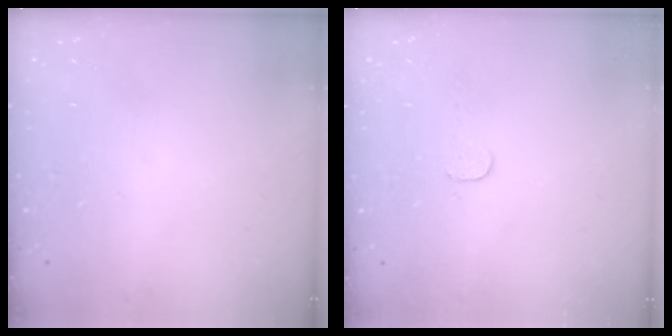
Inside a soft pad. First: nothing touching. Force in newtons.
{"total": 3.0, "press": 3.0, "slide": 0.3}